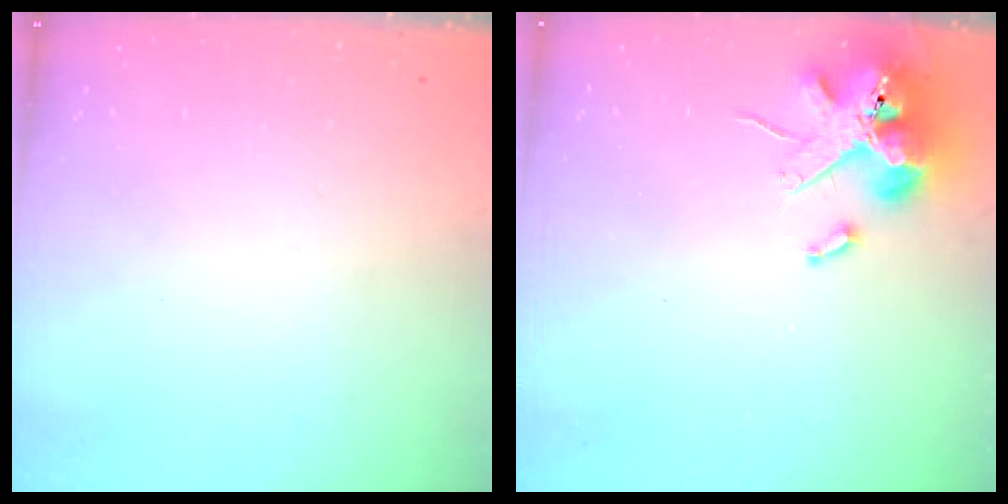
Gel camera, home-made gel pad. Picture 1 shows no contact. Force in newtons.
{"total": 12.9, "press": 12.7, "slide": 2.2}